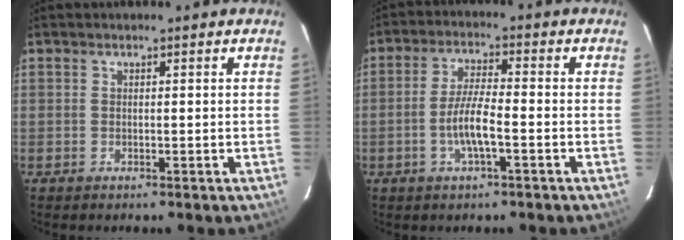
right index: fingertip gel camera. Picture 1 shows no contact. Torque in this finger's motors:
{"motor_torque": [0.33, -0.09, 0.23, 0.10]}